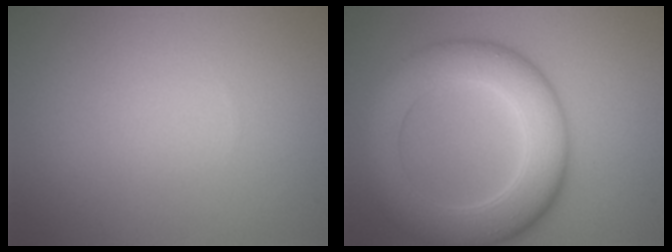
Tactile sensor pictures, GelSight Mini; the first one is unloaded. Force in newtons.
{"total": 8.2, "press": 8.2, "slide": 0.1}